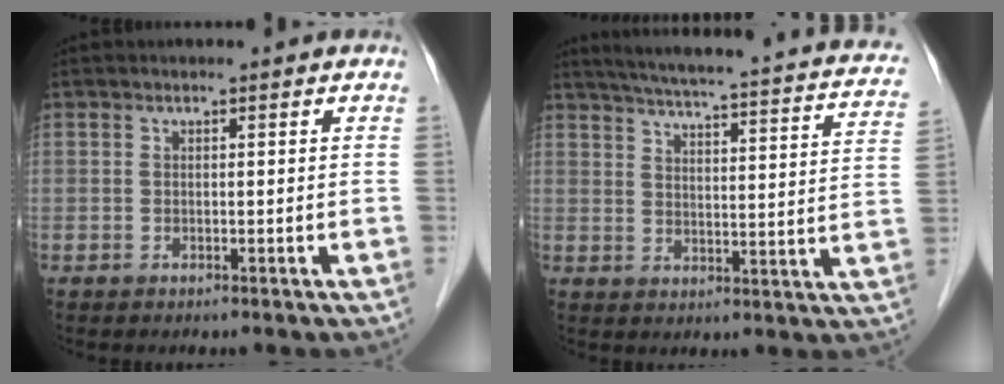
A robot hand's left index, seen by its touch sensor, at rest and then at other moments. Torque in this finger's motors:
{"motor_torque": [-0.22, -0.54, 0.19, 0.05]}